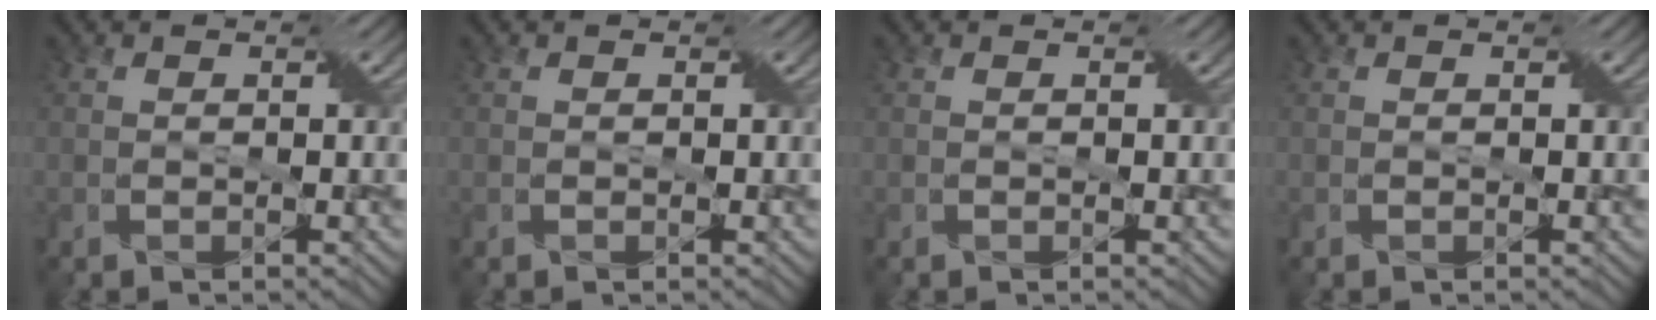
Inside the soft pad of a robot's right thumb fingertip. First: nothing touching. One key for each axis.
{"total": 0.0}
{"total": 0.0}
{"total": 0.0}